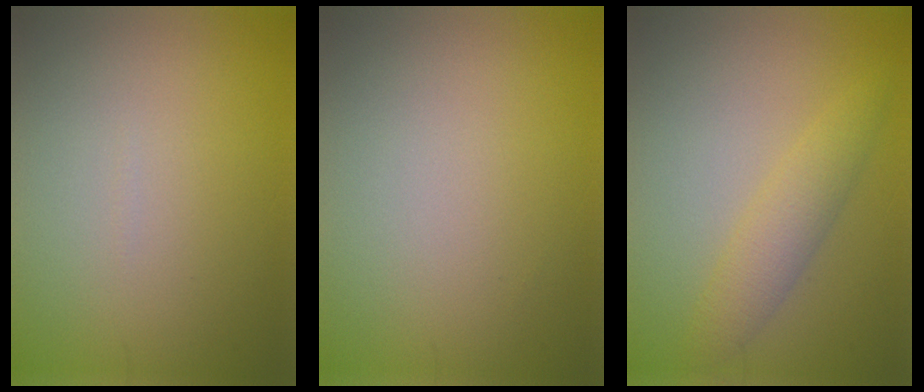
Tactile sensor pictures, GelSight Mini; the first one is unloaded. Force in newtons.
{"total": 0.0}
{"total": 2.9, "press": 2.9, "slide": 0.1}